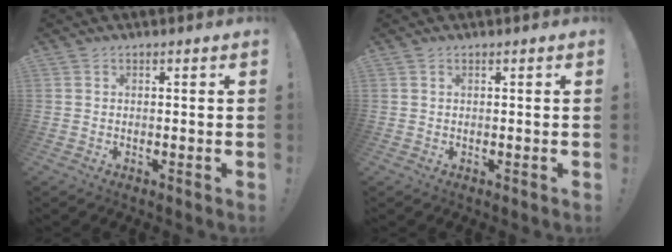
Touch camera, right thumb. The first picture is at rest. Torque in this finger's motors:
{"motor_torque": [-0.38, 0.25, 0.06, -0.01, 0.00]}